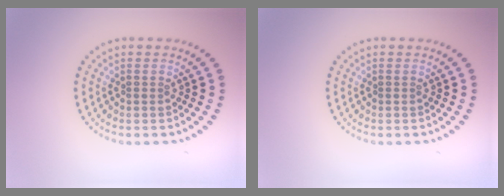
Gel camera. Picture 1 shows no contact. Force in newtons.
{"total": 0.0}